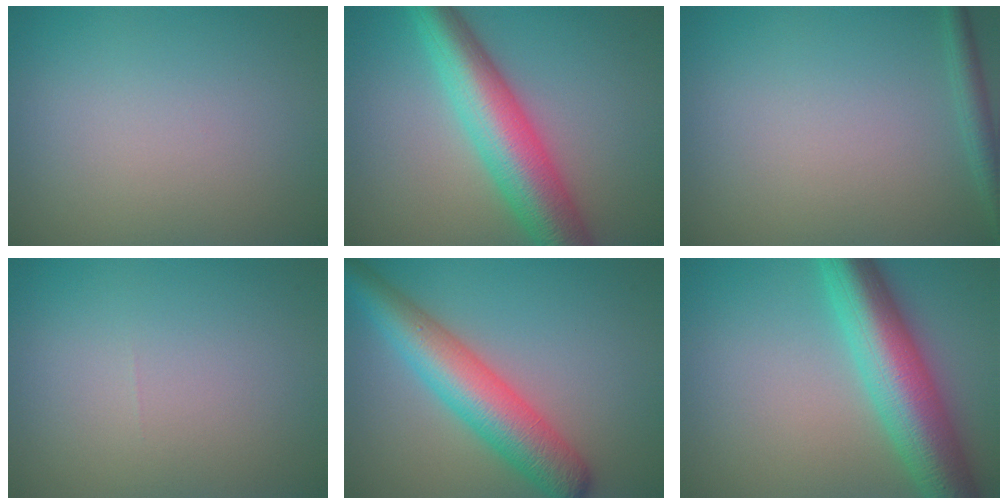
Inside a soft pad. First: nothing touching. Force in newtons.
{"total": 8.4, "press": 8.4, "slide": 0.2}
{"total": 1.6, "press": 1.6, "slide": 0.1}
{"total": 0.0}
{"total": 7.0, "press": 7.0, "slide": 0.1}
{"total": 9.0, "press": 9.0, "slide": 0.3}